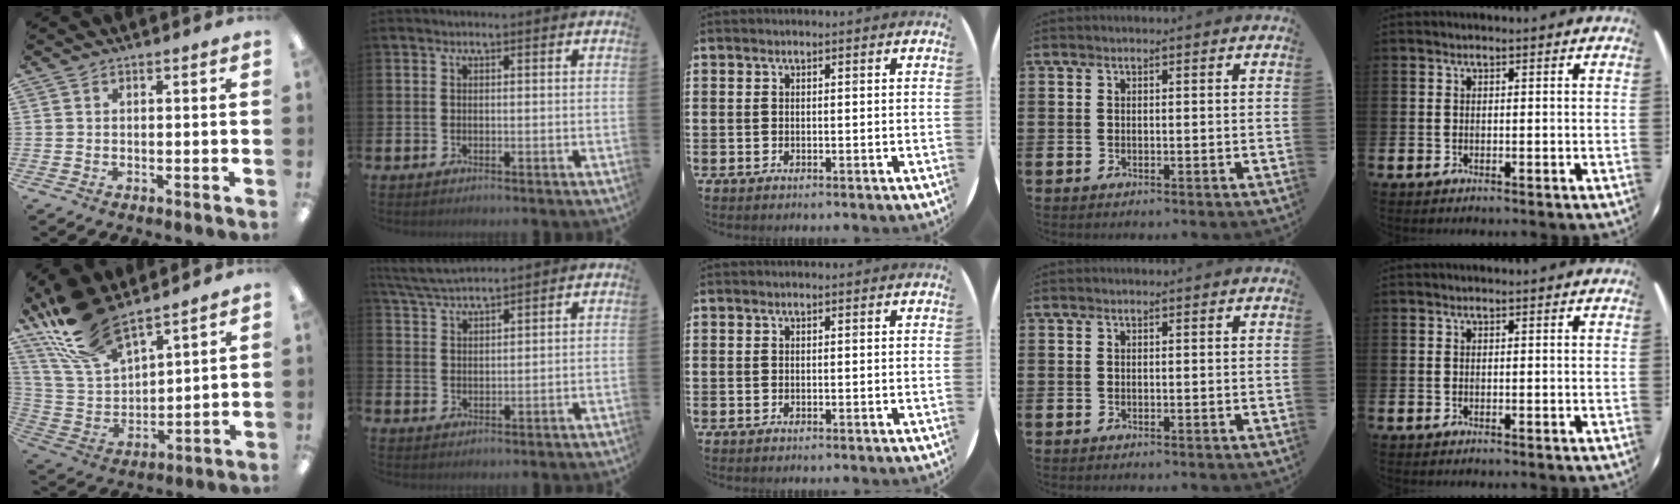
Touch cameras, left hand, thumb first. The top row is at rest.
{"thumb": {"total": 18.4, "force": [14.1, 7.6, 9.0], "torque": [-0.209, -0.068, 0.261]}, "index": {"total": 4.5, "force": [4.3, 0.4, 1.2], "torque": [-0.043, -0.016, 0.079]}}